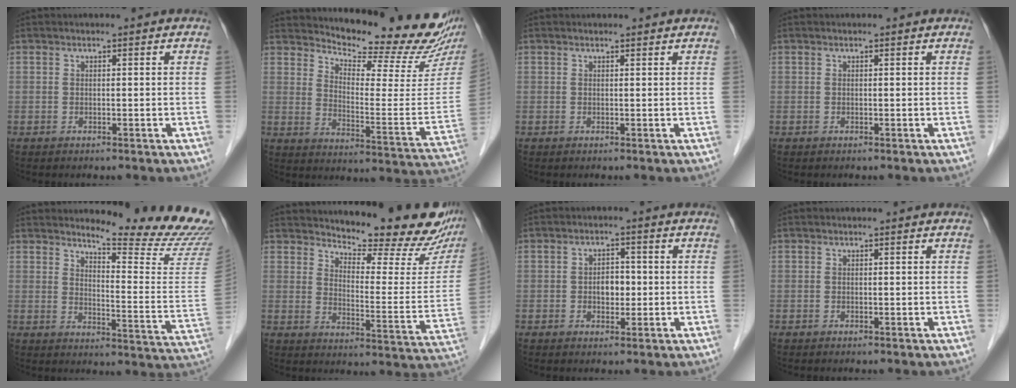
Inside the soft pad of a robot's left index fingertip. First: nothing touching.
{"total": 18.7, "force": [17.6, 2.4, 6.1], "torque": [-0.094, -0.092, 0.216]}
{"total": 0.8, "force": [0.8, 0.0, 0.0], "torque": [-0.008, 0.000, 0.008]}
{"total": 0.0}
{"total": 16.1, "force": [15.5, -1.0, 4.3], "torque": [-0.067, -0.136, 0.178]}
{"total": 18.3, "force": [16.6, 3.3, 6.8], "torque": [-0.084, -0.070, 0.199]}
{"total": 3.2, "force": [-0.6, 2.1, 2.4], "torque": [-0.037, 0.005, -0.007]}
{"total": 0.0}